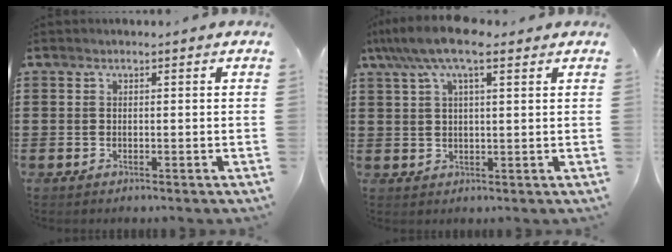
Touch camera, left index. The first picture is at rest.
{"total": 8.3, "force": [5.2, 2.4, 6.0], "torque": [-0.127, 0.004, 0.093]}